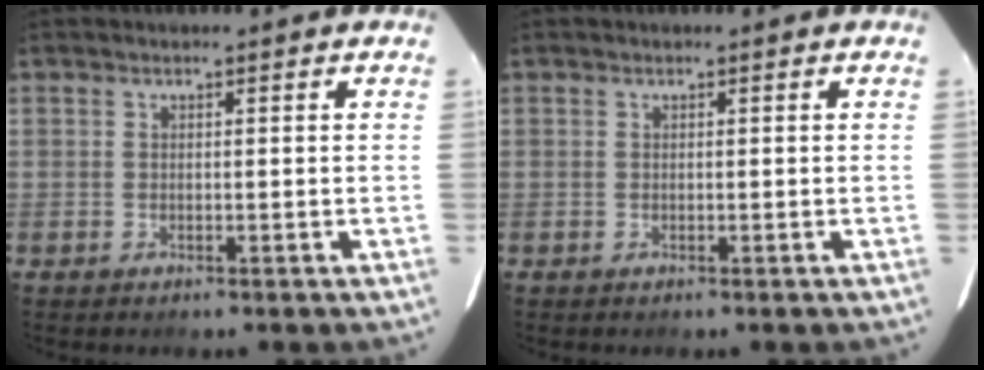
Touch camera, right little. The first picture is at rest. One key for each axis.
{"total": 0.0}